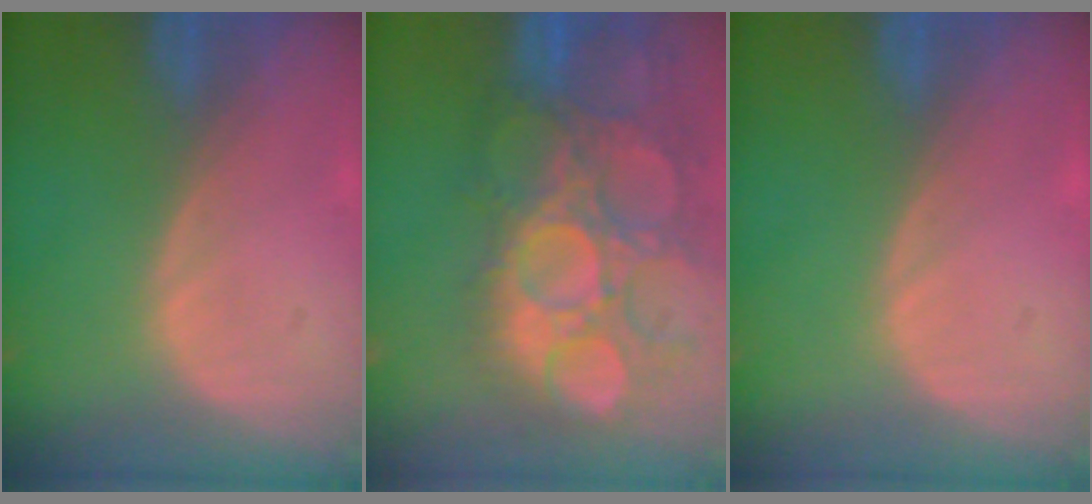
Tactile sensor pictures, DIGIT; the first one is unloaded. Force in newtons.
{"total": 14.8, "press": 12.7, "slide": 7.6}
{"total": 0.0}